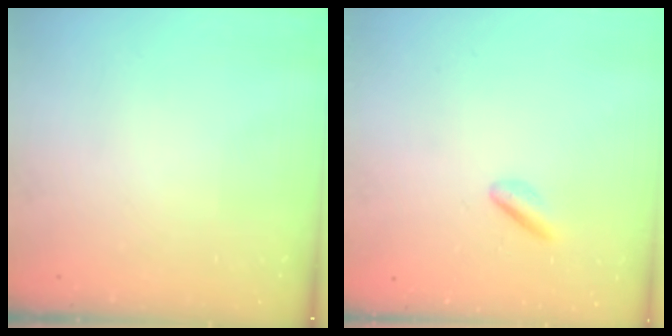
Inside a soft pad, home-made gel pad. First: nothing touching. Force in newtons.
{"total": 1.2, "press": 1.1, "slide": 0.6}